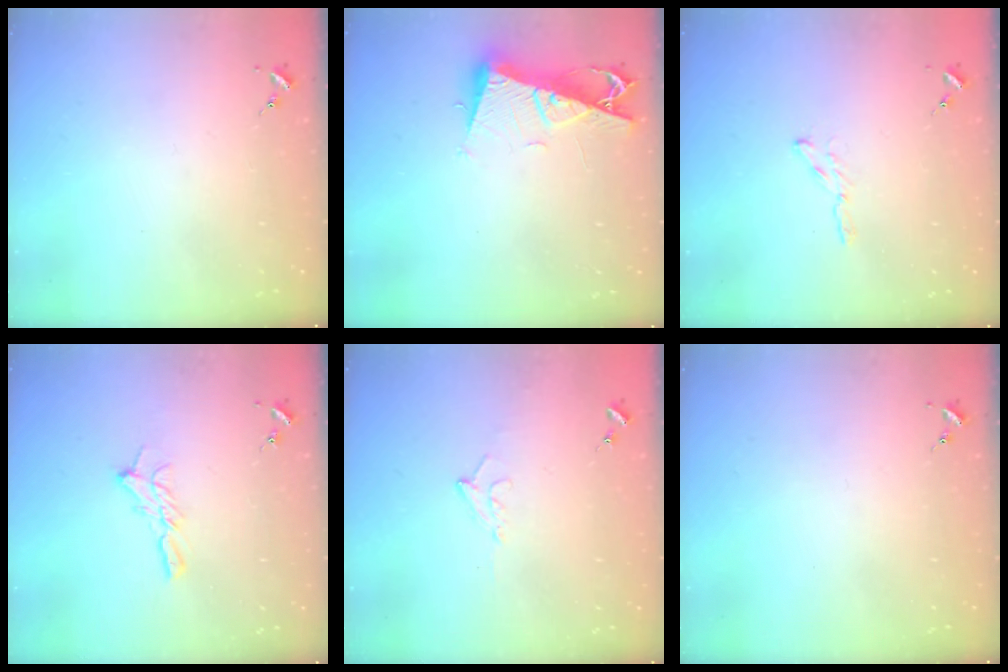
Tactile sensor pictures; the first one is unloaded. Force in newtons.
{"total": 10.1, "press": 10.0, "slide": 1.3}
{"total": 2.4, "press": 2.4, "slide": 0.2}
{"total": 9.2, "press": 9.1, "slide": 0.7}
{"total": 7.1, "press": 7.0, "slide": 1.2}
{"total": 0.0}